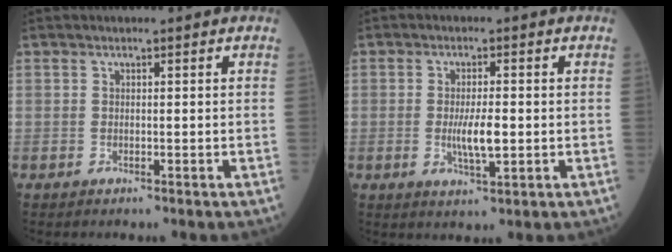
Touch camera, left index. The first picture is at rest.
{"total": 4.5, "force": [-0.5, 1.0, 4.4], "torque": [-0.087, -0.006, -0.007]}